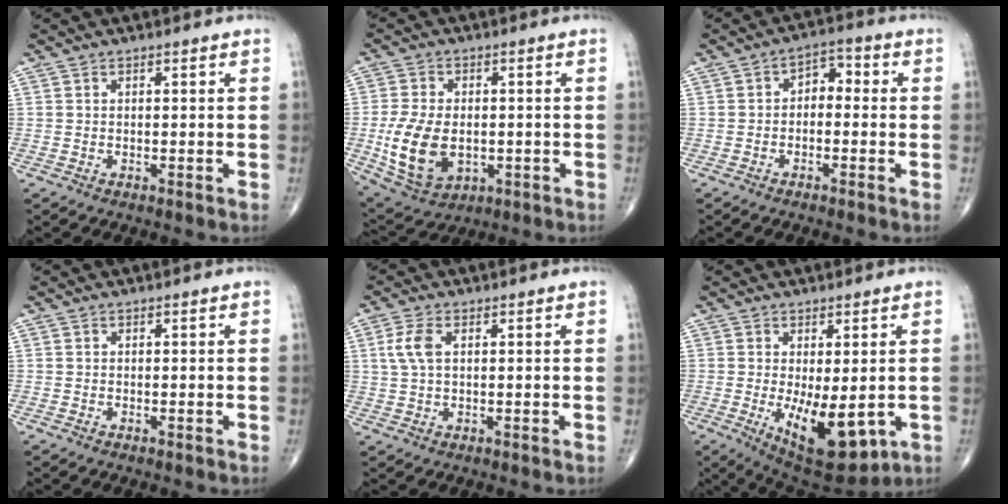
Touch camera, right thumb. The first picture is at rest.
{"total": 13.2, "force": [-2.0, 8.6, 9.8], "torque": [-0.180, -0.005, -0.020]}
{"total": 4.4, "force": [-0.3, 3.0, 3.3], "torque": [-0.031, 0.025, -0.019]}
{"total": 0.0}
{"total": 4.5, "force": [1.1, 2.4, 3.7], "torque": [-0.093, 0.008, 0.020]}
{"total": 12.2, "force": [-2.5, 5.1, 10.8], "torque": [-0.152, -0.024, -0.018]}